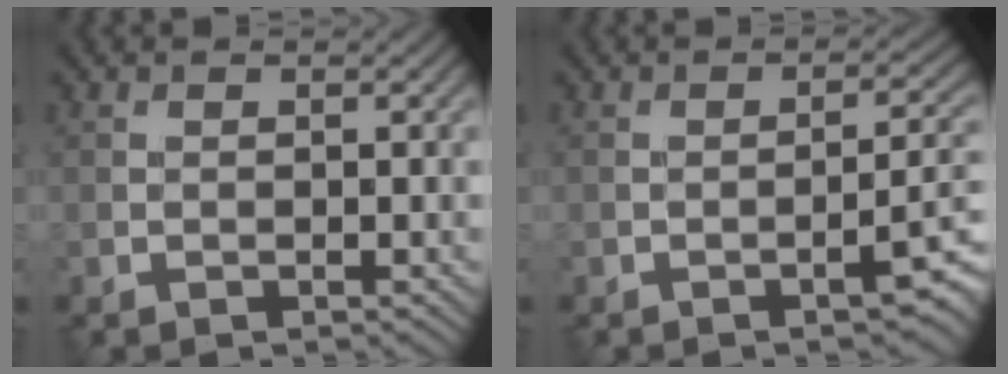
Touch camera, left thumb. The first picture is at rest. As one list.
[{"total": 5.8, "force": [-2.7, 1.4, 5.0], "torque": [-0.064, 0.004, -0.039]}]